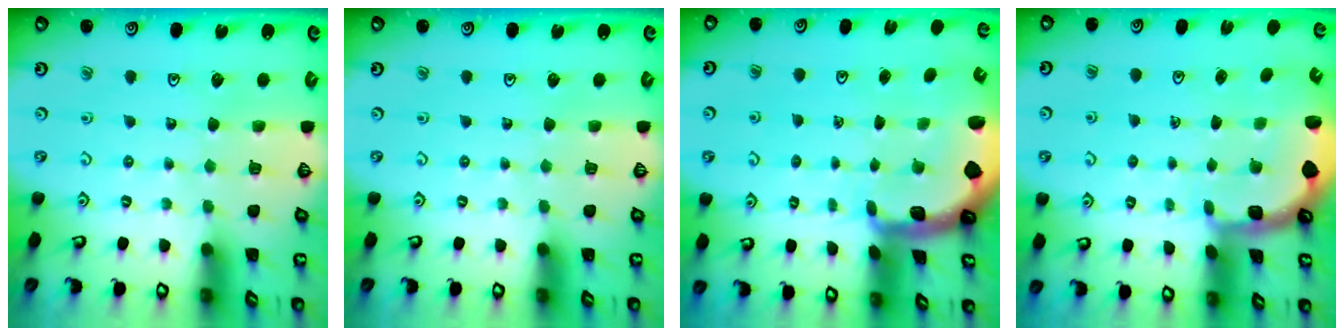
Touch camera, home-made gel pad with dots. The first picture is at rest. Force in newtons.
{"total": 0.0}
{"total": 1.9, "press": 1.8, "slide": 0.5}
{"total": 2.1, "press": 1.8, "slide": 1.0}